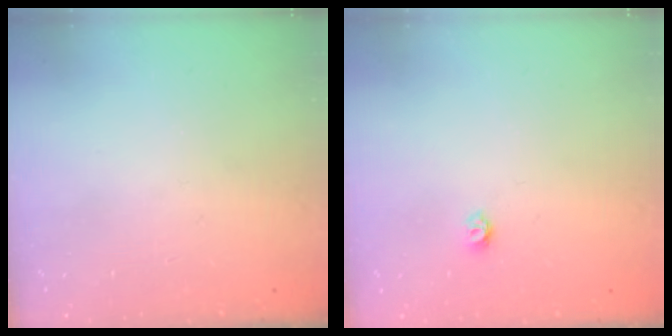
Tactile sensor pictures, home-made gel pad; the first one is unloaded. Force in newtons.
{"total": 3.2, "press": 3.2, "slide": 0.3}